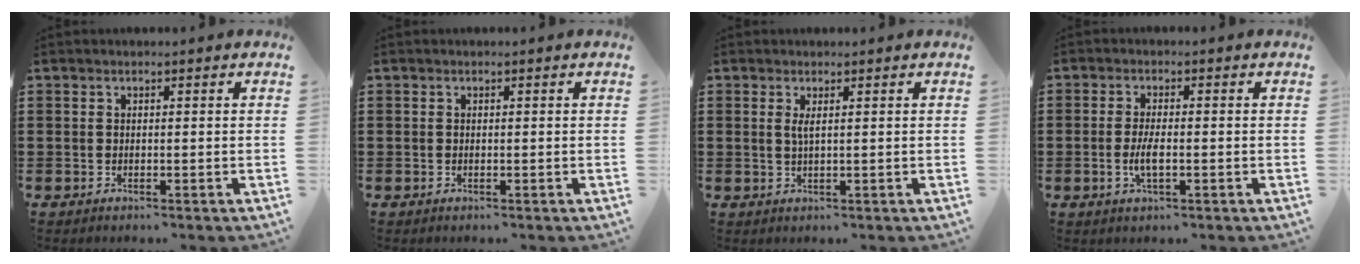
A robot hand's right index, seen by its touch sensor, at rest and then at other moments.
{"total": 0.0}
{"total": 1.4, "force": [0.4, 0.1, 1.3], "torque": [-0.028, 0.000, 0.008]}
{"total": 3.1, "force": [-0.7, 0.8, 2.9], "torque": [-0.065, -0.005, -0.018]}